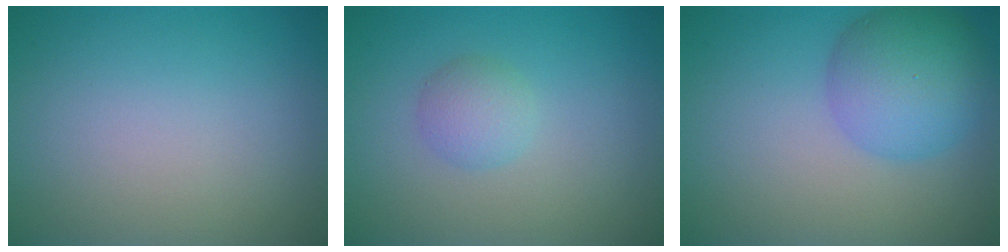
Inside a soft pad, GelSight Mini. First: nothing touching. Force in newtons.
{"total": 2.0, "press": 2.0, "slide": 0.0}
{"total": 6.2, "press": 6.2, "slide": 0.1}